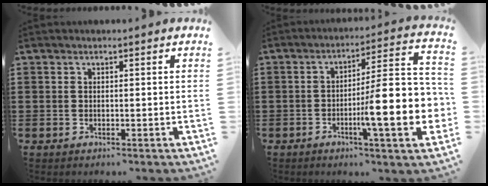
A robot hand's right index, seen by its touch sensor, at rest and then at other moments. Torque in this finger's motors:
{"motor_torque": [1.50, -0.64, 1.05, 0.21]}